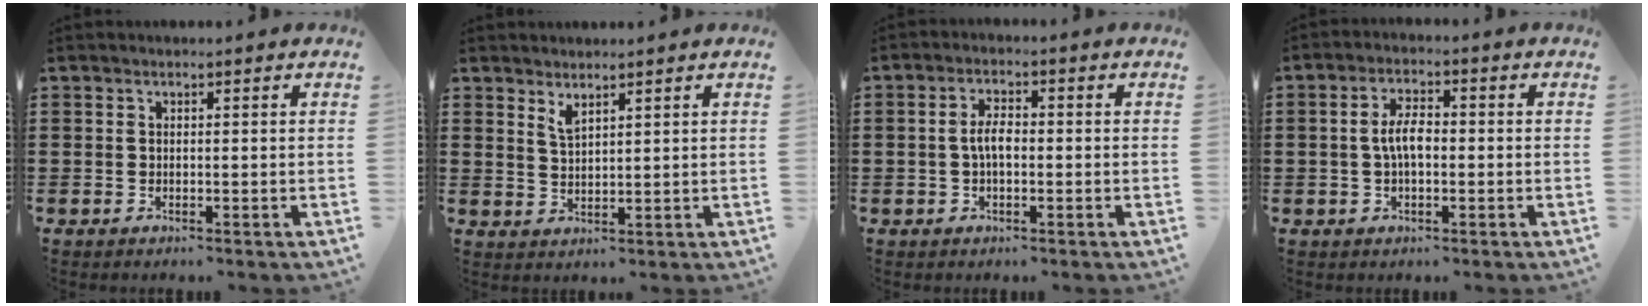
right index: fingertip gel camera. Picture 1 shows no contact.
{"total": 2.0, "force": [1.7, 0.5, 1.0], "torque": [-0.023, 0.003, 0.030]}
{"total": 3.5, "force": [-0.4, 1.6, 3.1], "torque": [-0.074, 0.000, -0.014]}
{"total": 4.5, "force": [-0.4, 2.0, 4.0], "torque": [-0.081, 0.005, -0.011]}